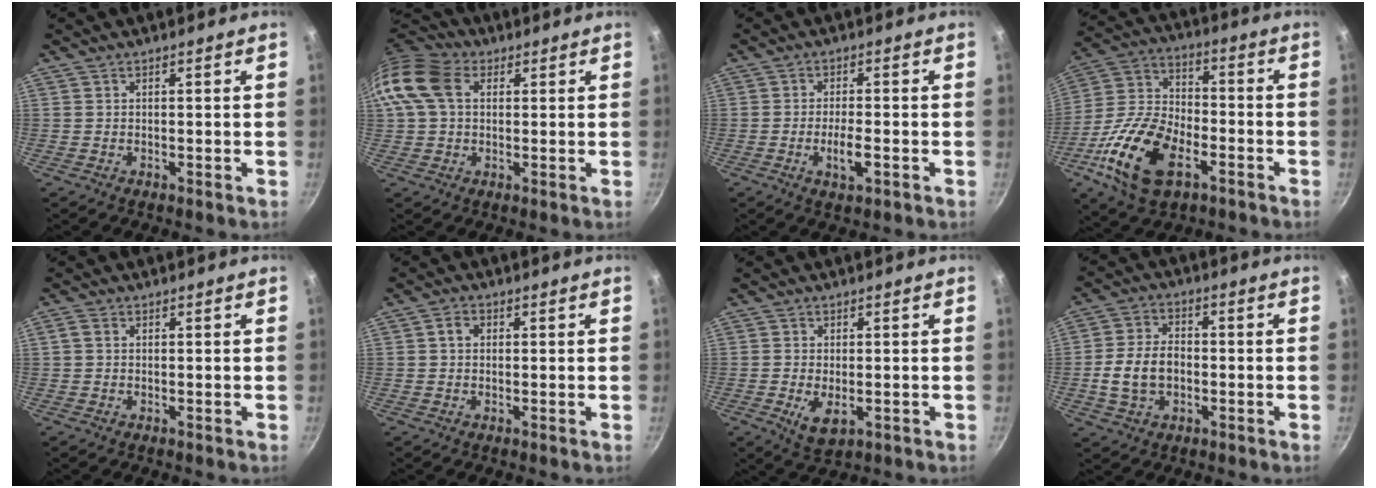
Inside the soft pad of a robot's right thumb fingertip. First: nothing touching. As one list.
[{"total": 11.5, "force": [2.7, 8.1, 7.7], "torque": [-0.145, 0.021, 0.033]}, {"total": 4.6, "force": [-1.6, 1.5, 4.1], "torque": [-0.069, 0.006, -0.027]}, {"total": 19.6, "force": [-8.1, 10.9, 14.1], "torque": [-0.268, 0.032, -0.158]}, {"total": 1.3, "force": [0.3, 1.0, 0.8], "torque": [-0.017, 0.005, 0.004]}, {"total": 2.3, "force": [0.4, 1.8, 1.3], "torque": [-0.018, 0.005, 0.004]}, {"total": 5.0, "force": [-1.1, 2.8, 3.9], "torque": [-0.066, -0.012, -0.011]}, {"total": 9.4, "force": [-1.6, 6.7, 6.5], "torque": [-0.107, 0.020, -0.033]}]